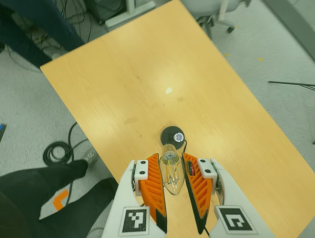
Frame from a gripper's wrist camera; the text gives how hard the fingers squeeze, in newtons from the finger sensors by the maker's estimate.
{"total": 11.4, "left": 11.5, "right": 11.3}